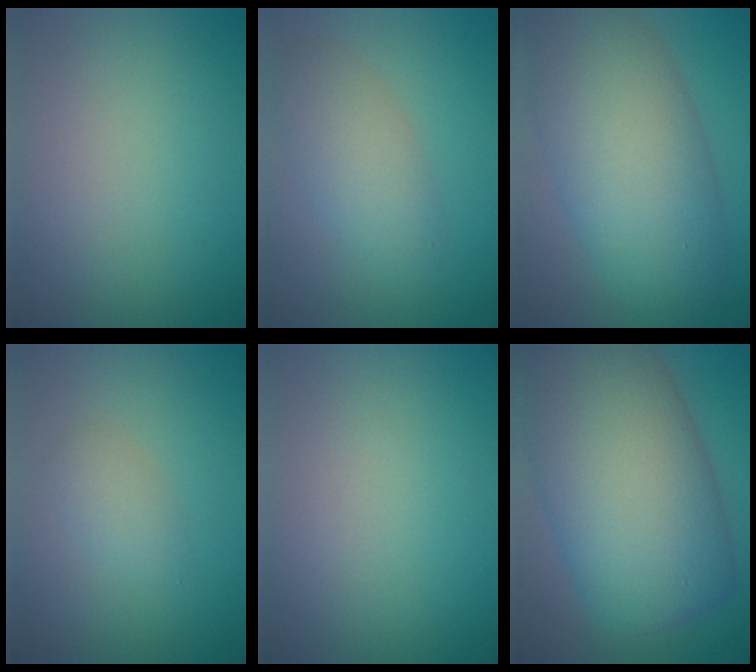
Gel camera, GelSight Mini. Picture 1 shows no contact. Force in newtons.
{"total": 3.9, "press": 3.9, "slide": 0.1}
{"total": 10.7, "press": 10.6, "slide": 0.6}
{"total": 1.7, "press": 1.7, "slide": 0.1}
{"total": 0.0}
{"total": 15.5, "press": 15.5, "slide": 0.7}